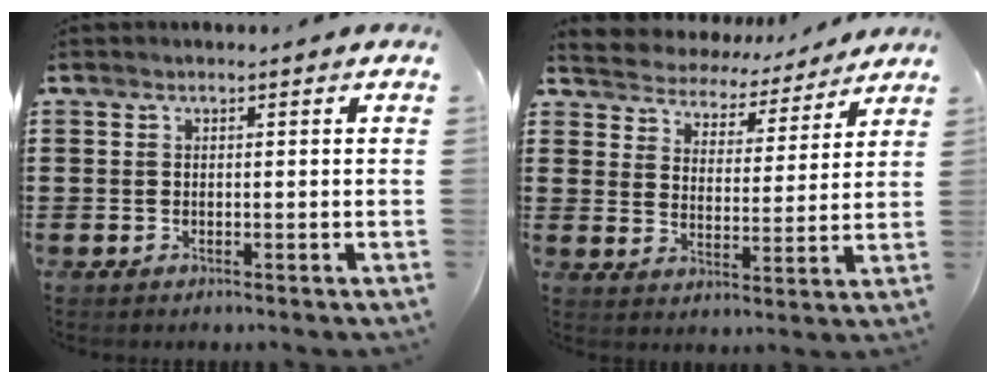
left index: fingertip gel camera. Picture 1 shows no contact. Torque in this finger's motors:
{"motor_torque": [2.14, 0.00, 0.09, -0.09]}